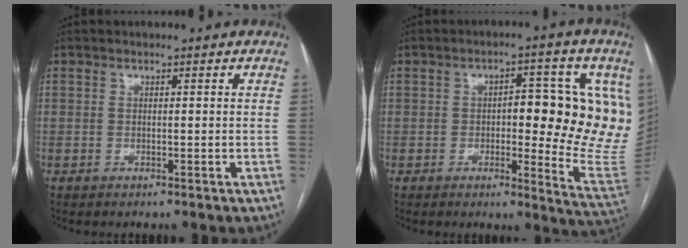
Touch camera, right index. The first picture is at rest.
{"total": 15.1, "force": [2.1, 4.6, 14.2], "torque": [-0.141, 0.008, 0.024]}